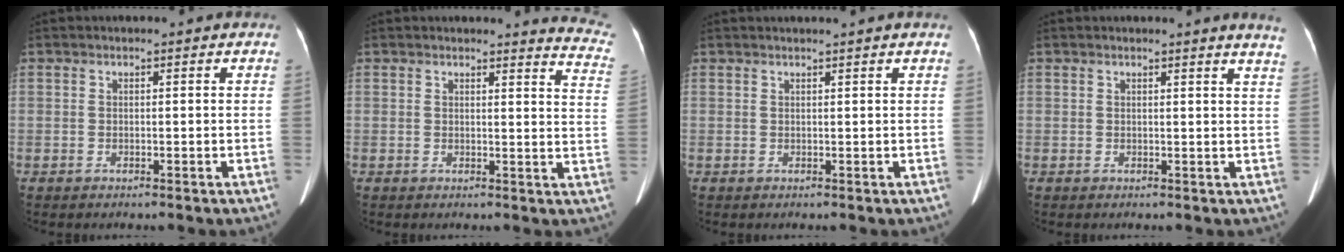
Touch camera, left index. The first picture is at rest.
{"total": 8.2, "force": [8.1, 0.3, 1.1], "torque": [0.010, -0.084, 0.050]}
{"total": 1.5, "force": [1.3, -0.5, 0.7], "torque": [-0.013, 0.010, 0.030]}
{"total": 4.0, "force": [3.6, -0.6, 1.6], "torque": [-0.018, -0.017, 0.017]}